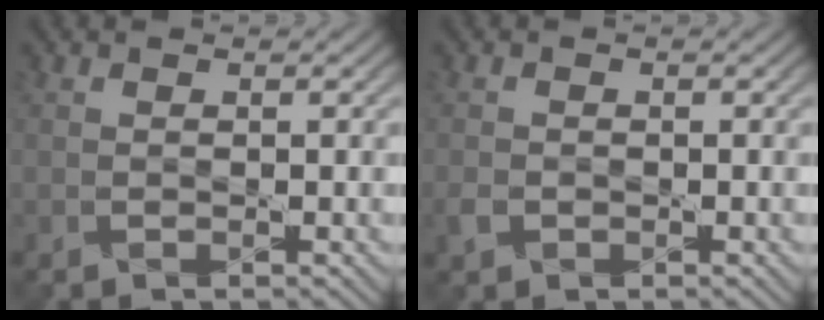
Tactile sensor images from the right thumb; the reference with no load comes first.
{"total": 1.6, "force": [-0.7, 1.3, 0.7], "torque": [-0.020, -0.004, -0.017]}